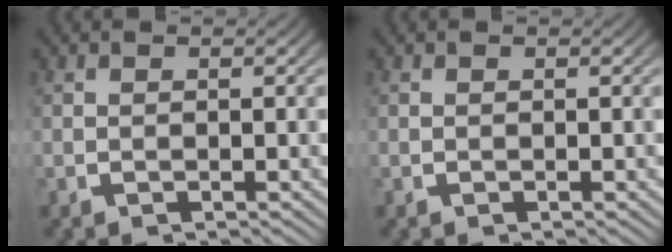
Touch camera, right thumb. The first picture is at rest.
{"total": 0.0}